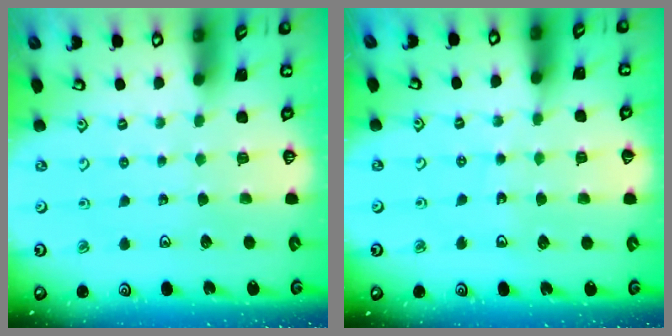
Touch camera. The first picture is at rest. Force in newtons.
{"total": 5.4, "press": 5.1, "slide": 1.7}